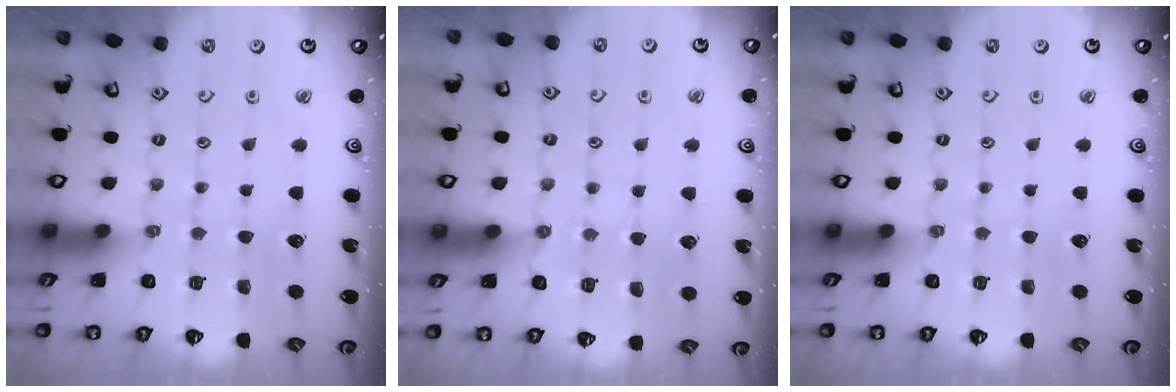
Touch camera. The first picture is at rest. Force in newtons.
{"total": 4.0, "press": 3.9, "slide": 0.6}
{"total": 0.0}